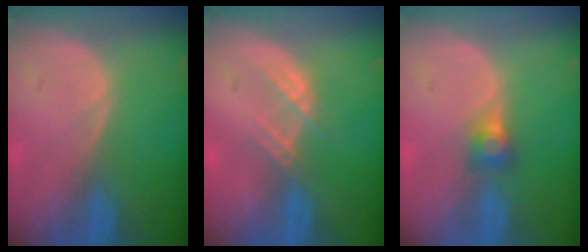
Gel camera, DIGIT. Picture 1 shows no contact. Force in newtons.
{"total": 2.7, "press": 2.7, "slide": 0.3}
{"total": 2.7, "press": 2.5, "slide": 0.9}